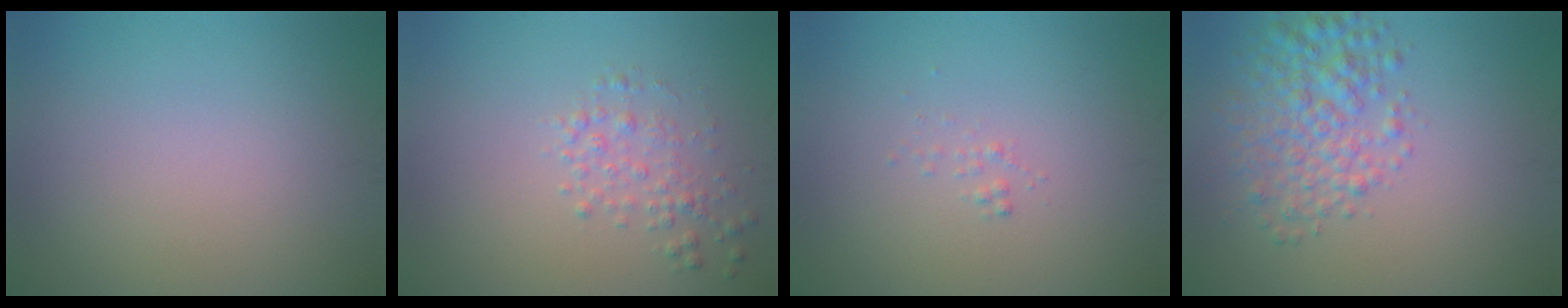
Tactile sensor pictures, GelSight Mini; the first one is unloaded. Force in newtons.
{"total": 2.0, "press": 2.0, "slide": 0.1}
{"total": 0.5, "press": 0.5, "slide": 0.0}
{"total": 4.4, "press": 4.4, "slide": 0.1}